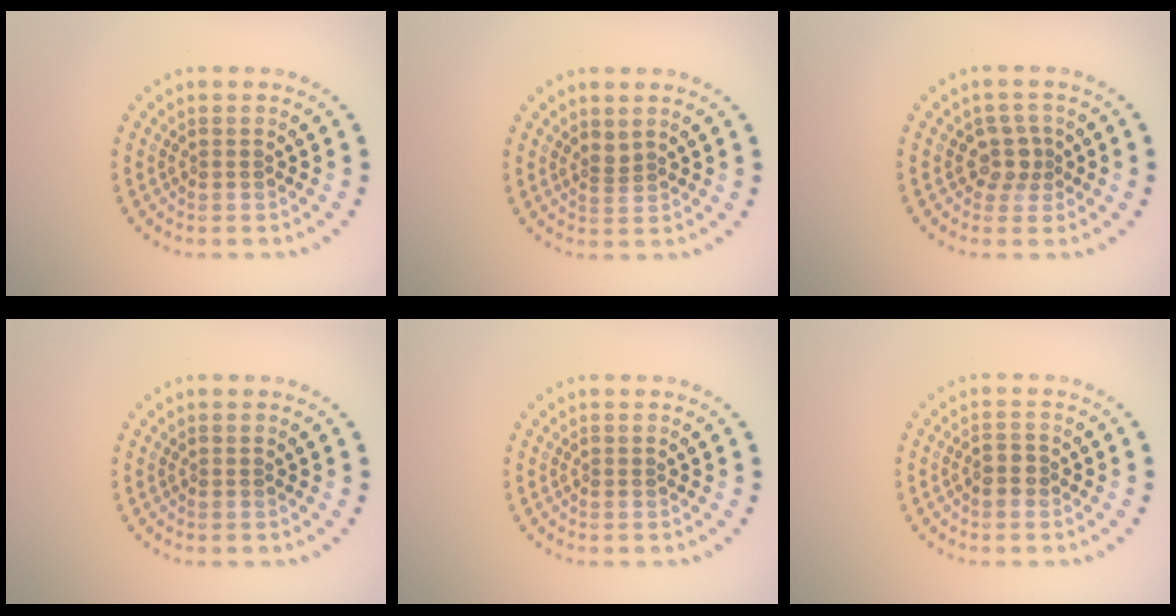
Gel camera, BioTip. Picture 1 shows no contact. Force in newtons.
{"total": 0.8, "press": 0.4, "slide": 0.6}
{"total": 2.1, "press": 1.6, "slide": 1.3}
{"total": 0.0}
{"total": 0.0}
{"total": 1.4, "press": 1.3, "slide": 0.5}